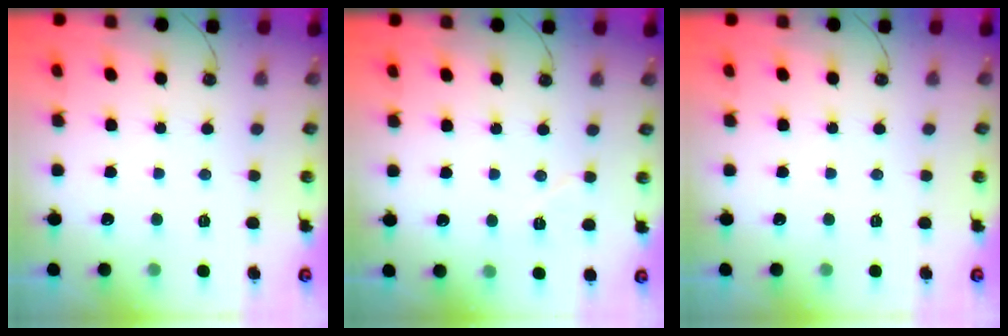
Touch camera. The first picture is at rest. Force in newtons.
{"total": 6.1, "press": 5.5, "slide": 2.6}
{"total": 0.0}